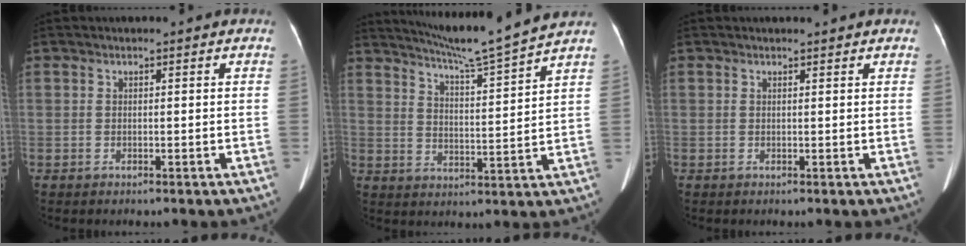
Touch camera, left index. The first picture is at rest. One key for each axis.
{"total": 11.6, "fx": 10.6, "fy": -2.2, "fz": 4.3, "tx": -0.078, "ty": -0.021, "tz": 0.162}
{"total": 1.2, "fx": 1.1, "fy": 0.2, "fz": 0.4, "tx": -0.010, "ty": 0.003, "tz": 0.013}